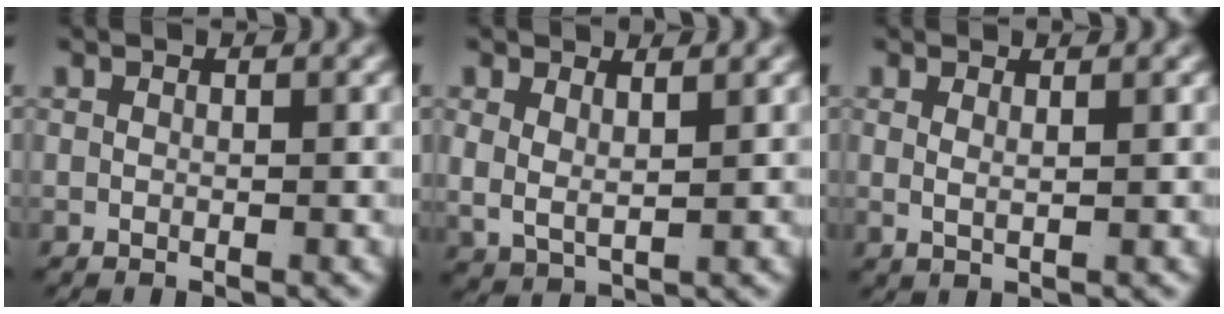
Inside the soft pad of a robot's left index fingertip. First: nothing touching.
{"total": 3.3, "force": [1.2, 2.5, 1.9], "torque": [-0.060, -0.019, 0.034]}
{"total": 1.2, "force": [0.8, -0.5, 0.8], "torque": [-0.020, -0.012, 0.024]}